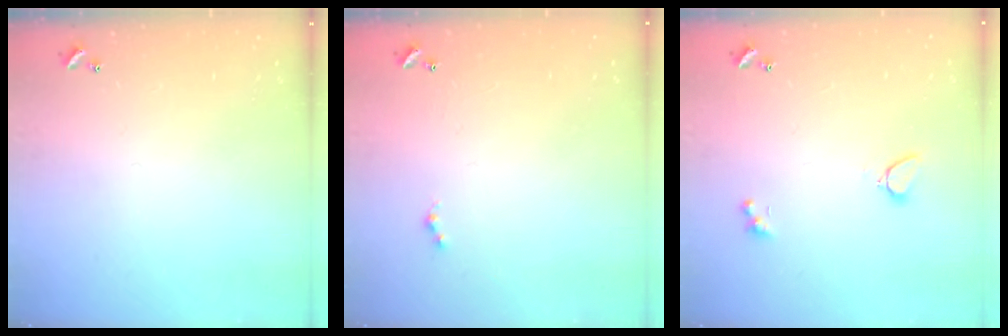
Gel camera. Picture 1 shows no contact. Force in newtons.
{"total": 0.8, "press": 0.5, "slide": 0.5}
{"total": 3.7, "press": 3.6, "slide": 0.7}